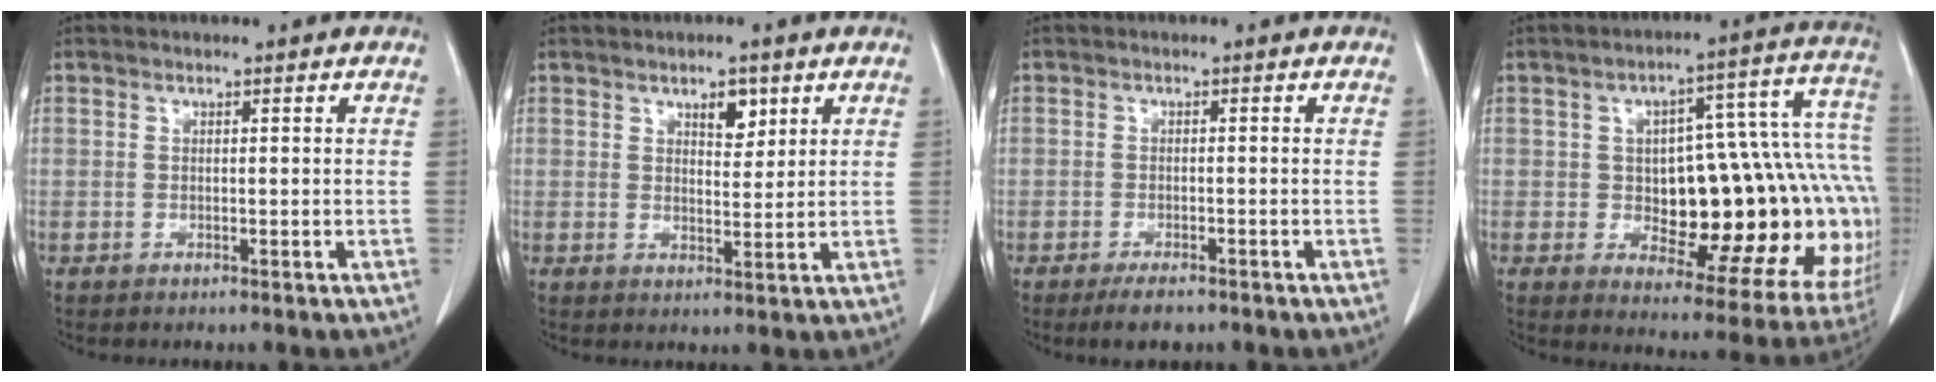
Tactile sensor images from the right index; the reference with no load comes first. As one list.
[{"total": 3.6, "force": [2.1, 1.5, 2.5], "torque": [-0.036, -0.003, 0.034]}, {"total": 3.2, "force": [-2.4, 1.0, 1.8], "torque": [-0.034, -0.004, -0.035]}, {"total": 24.5, "force": [-2.2, 8.0, 23.0], "torque": [-0.213, 0.049, -0.004]}]